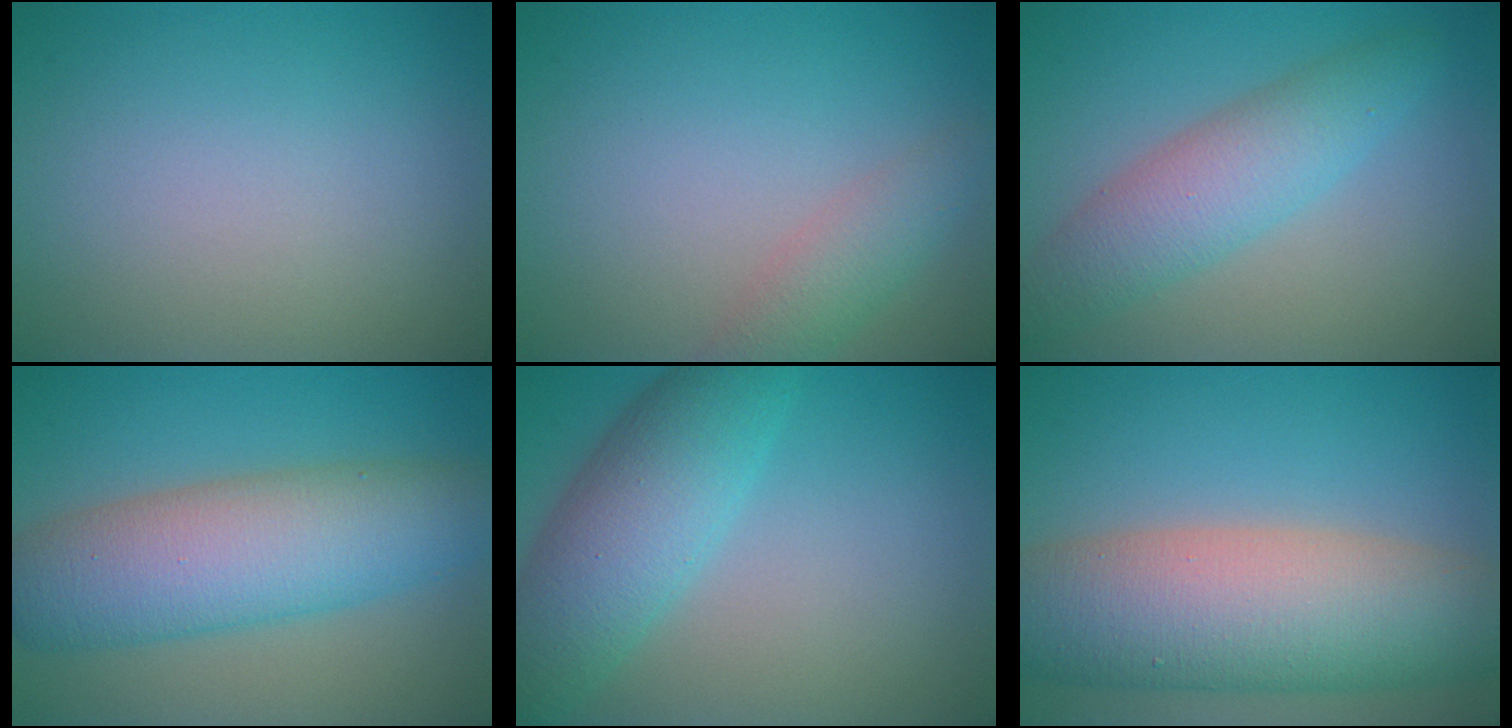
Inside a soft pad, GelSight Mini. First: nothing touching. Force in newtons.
{"total": 2.5, "press": 2.5, "slide": 0.1}
{"total": 4.9, "press": 4.9, "slide": 0.1}
{"total": 9.1, "press": 9.1, "slide": 0.1}
{"total": 6.9, "press": 6.9, "slide": 0.2}
{"total": 11.6, "press": 11.6, "slide": 0.6}